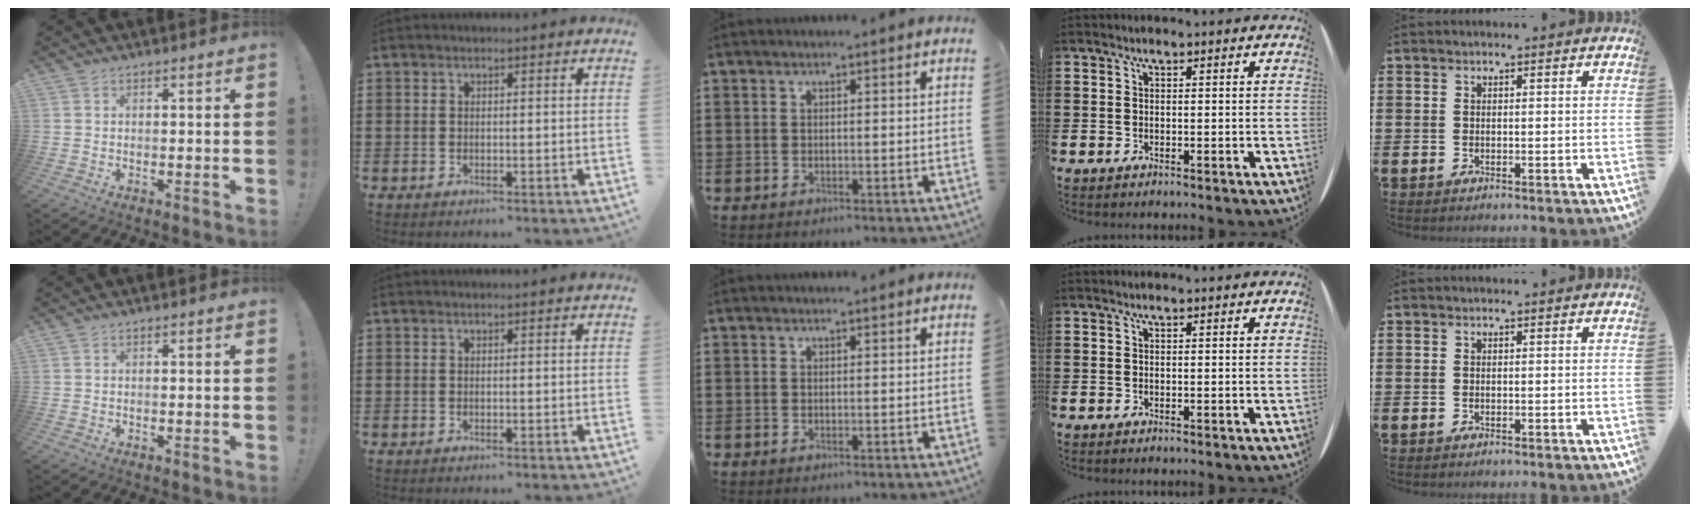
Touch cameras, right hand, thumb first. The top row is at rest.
{}